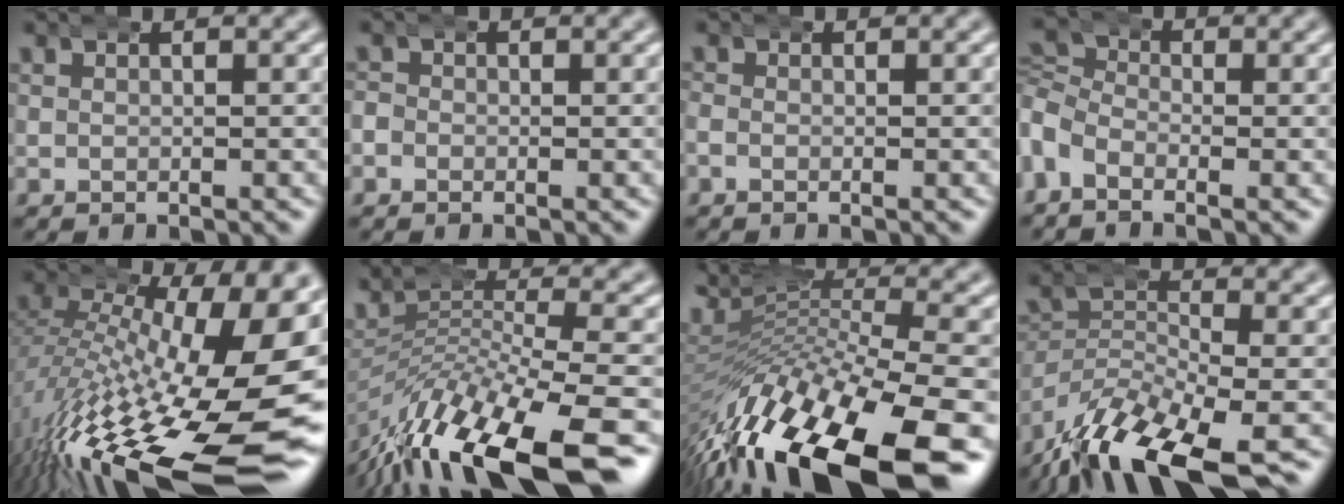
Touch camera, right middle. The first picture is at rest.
{"total": 1.1, "force": [-0.6, 0.9, -0.1], "torque": [0.005, 0.001, -0.015]}
{"total": 1.0, "force": [-0.8, 0.6, 0.0], "torque": [-0.004, -0.005, -0.016]}
{"total": 4.1, "force": [-0.6, 3.9, 1.2], "torque": [-0.035, -0.014, -0.023]}
{"total": 16.8, "force": [-6.1, 6.7, 14.1], "torque": [-0.221, -0.055, -0.061]}
{"total": 9.3, "force": [-4.7, 3.2, 7.3], "torque": [-0.133, -0.009, -0.066]}
{"total": 13.9, "force": [-3.4, 7.3, 11.3], "torque": [-0.199, -0.016, -0.042]}
{"total": 8.3, "force": [-5.3, 3.0, 5.7], "torque": [-0.101, -0.015, -0.083]}